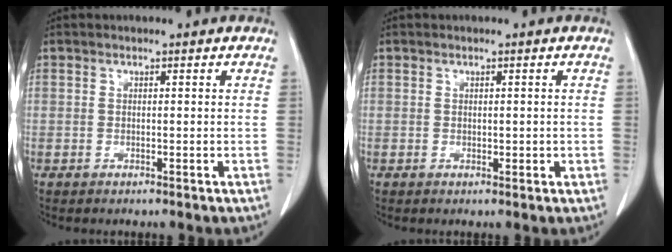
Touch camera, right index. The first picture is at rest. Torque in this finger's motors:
{"motor_torque": [0.11, 0.05, 0.05, 0.03]}